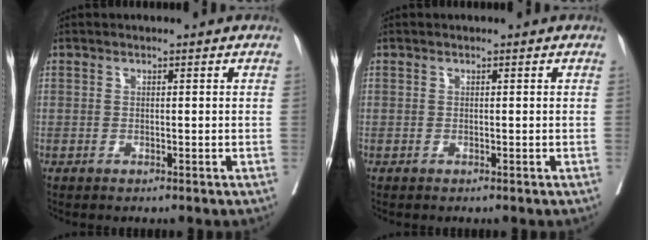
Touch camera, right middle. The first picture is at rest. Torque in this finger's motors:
{"motor_torque": [0.22, -0.18, -0.01, 0.01]}